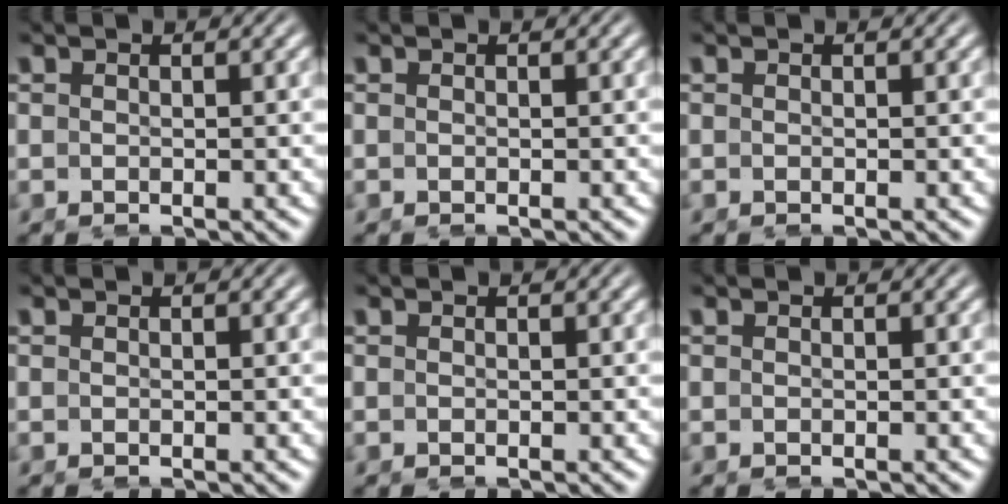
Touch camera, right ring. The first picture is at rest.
{"total": 0.0}
{"total": 0.0}
{"total": 0.0}
{"total": 0.0}
{"total": 0.0}